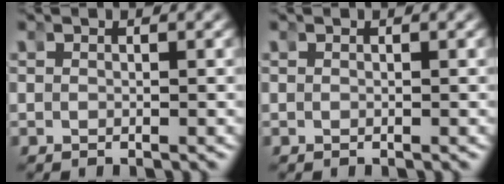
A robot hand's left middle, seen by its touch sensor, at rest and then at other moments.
{"total": 0.0}